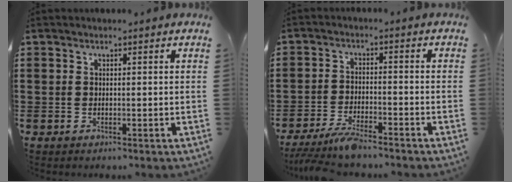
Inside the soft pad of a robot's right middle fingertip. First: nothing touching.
{"total": 4.9, "force": [-4.3, 0.4, 2.5], "torque": [-0.060, -0.014, -0.085]}